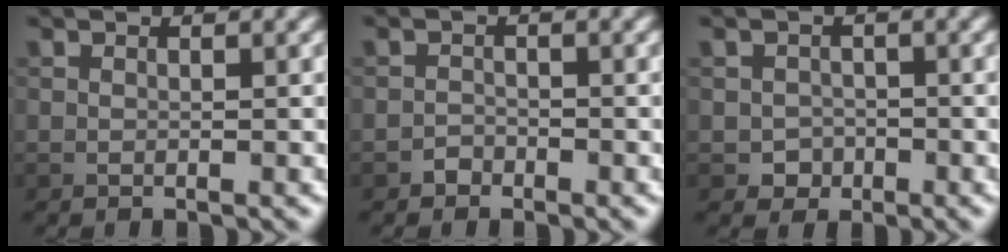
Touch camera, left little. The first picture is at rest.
{"total": 1.0, "force": [-0.8, 0.6, 0.0], "torque": [0.006, 0.001, -0.017]}
{"total": 1.9, "force": [-0.7, 1.6, 0.6], "torque": [-0.005, -0.005, -0.017]}